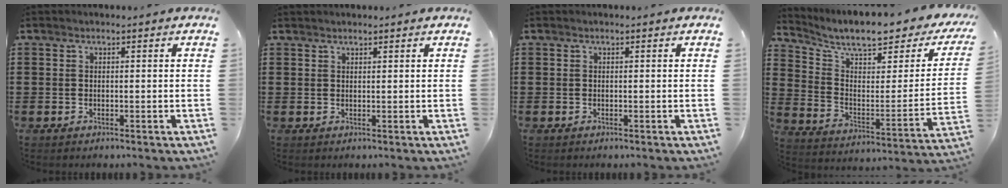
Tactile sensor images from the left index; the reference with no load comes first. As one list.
[{"total": 0.9, "force": [0.9, 0.1, 0.0], "torque": [-0.002, -0.001, 0.019]}, {"total": 0.0}, {"total": 8.0, "force": [6.7, 1.2, 4.1], "torque": [-0.103, -0.050, 0.110]}]